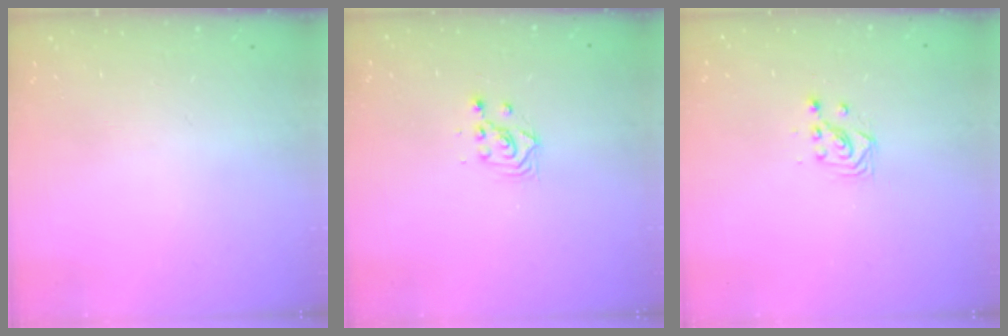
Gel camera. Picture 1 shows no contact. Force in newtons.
{"total": 2.8, "press": 2.8, "slide": 0.2}
{"total": 2.9, "press": 2.9, "slide": 0.2}